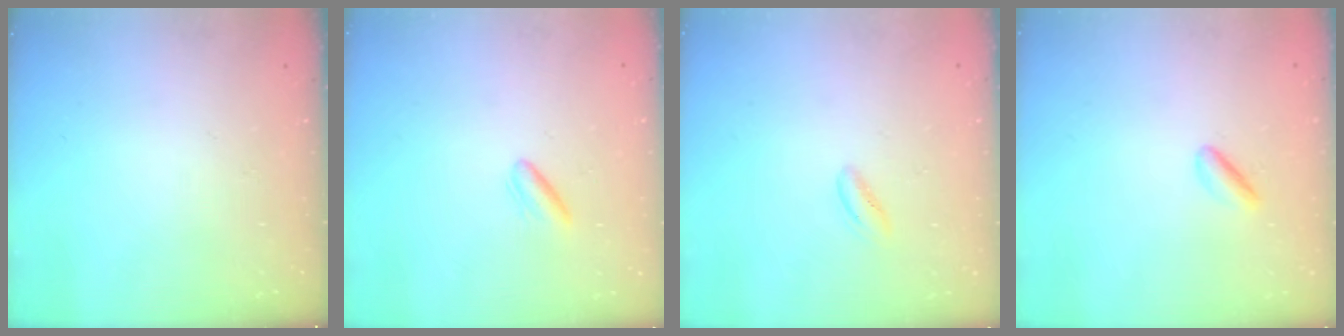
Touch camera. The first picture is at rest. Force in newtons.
{"total": 3.4, "press": 3.2, "slide": 1.3}
{"total": 1.4, "press": 1.3, "slide": 0.5}
{"total": 2.6, "press": 2.5, "slide": 0.8}